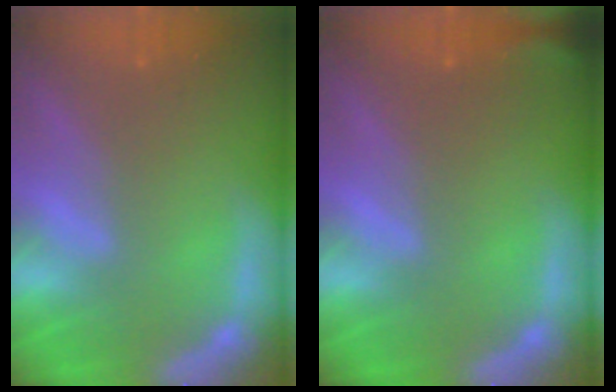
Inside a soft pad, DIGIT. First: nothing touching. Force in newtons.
{"total": 1.9}